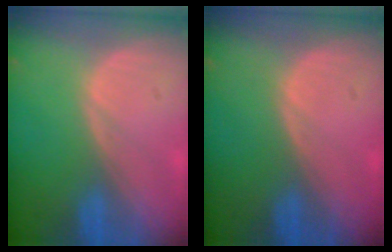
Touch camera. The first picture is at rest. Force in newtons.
{"total": 0.0}